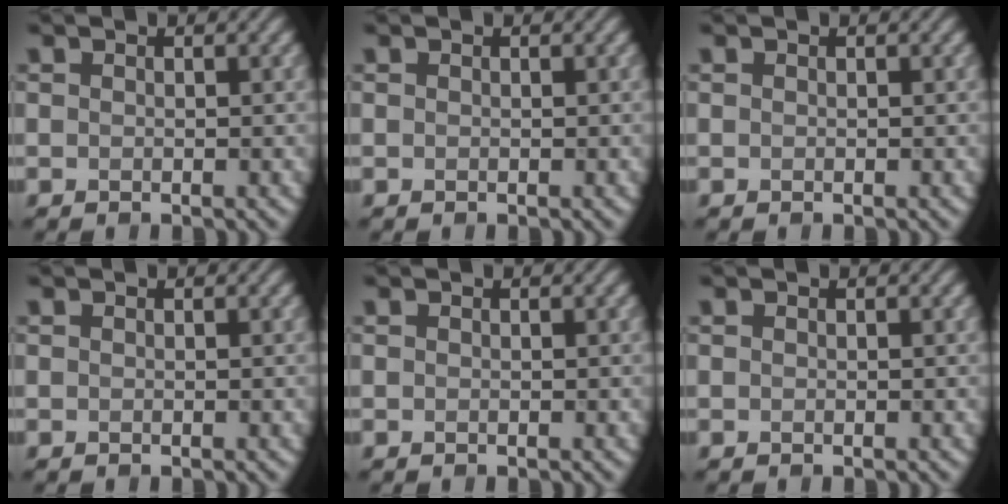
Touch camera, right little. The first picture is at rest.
{"total": 0.0}
{"total": 0.0}
{"total": 0.0}
{"total": 0.0}
{"total": 0.0}